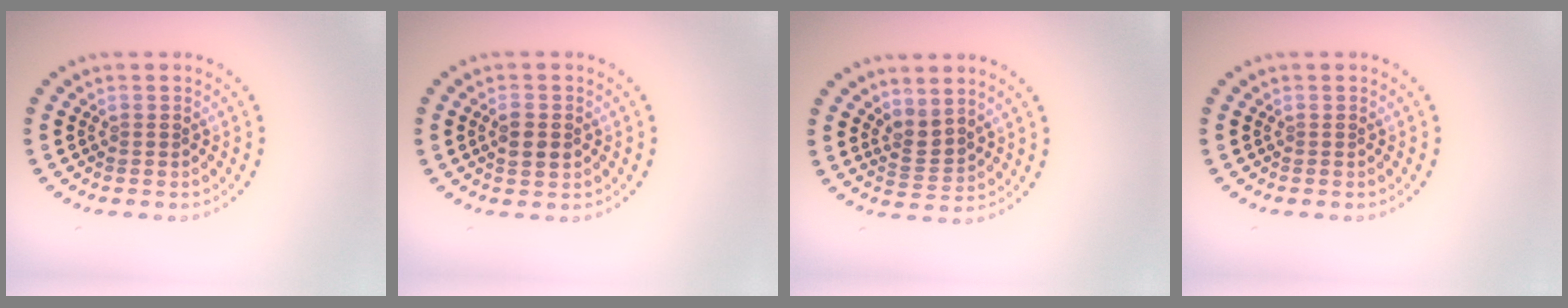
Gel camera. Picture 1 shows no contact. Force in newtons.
{"total": 1.9, "press": 1.9, "slide": 0.2}
{"total": 2.3, "press": 1.5, "slide": 1.7}
{"total": 0.0}